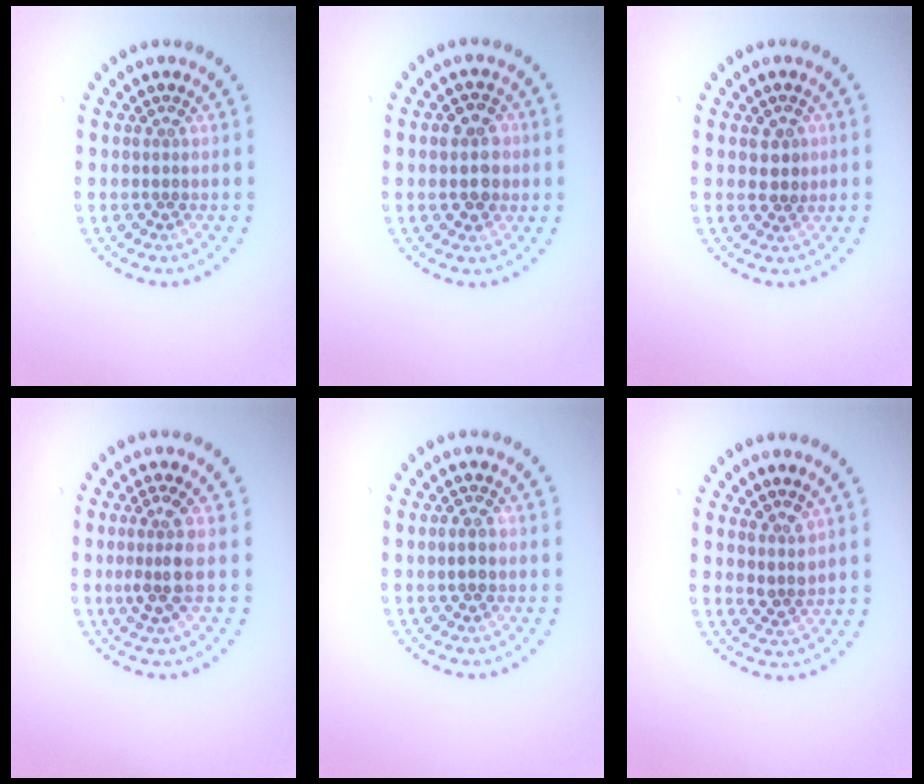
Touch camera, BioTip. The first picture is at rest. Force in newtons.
{"total": 3.4, "press": 3.3, "slide": 0.2}
{"total": 1.9, "press": 1.9, "slide": 0.5}
{"total": 2.8, "press": 2.4, "slide": 1.4}
{"total": 1.3, "press": 1.2, "slide": 0.2}
{"total": 1.7, "press": 1.5, "slide": 1.0}